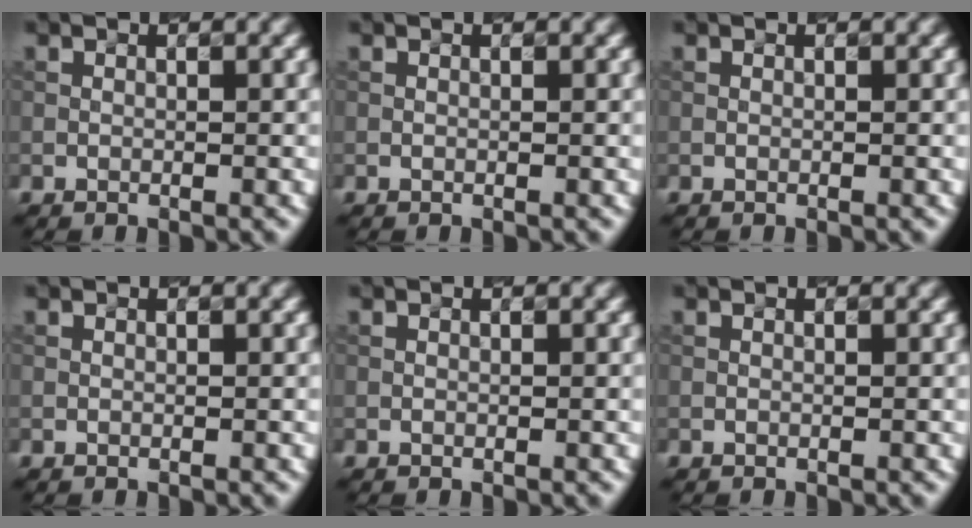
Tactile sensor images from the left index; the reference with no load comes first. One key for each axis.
{"total": 0.0}
{"total": 0.0}
{"total": 0.0}
{"total": 0.0}
{"total": 0.0}